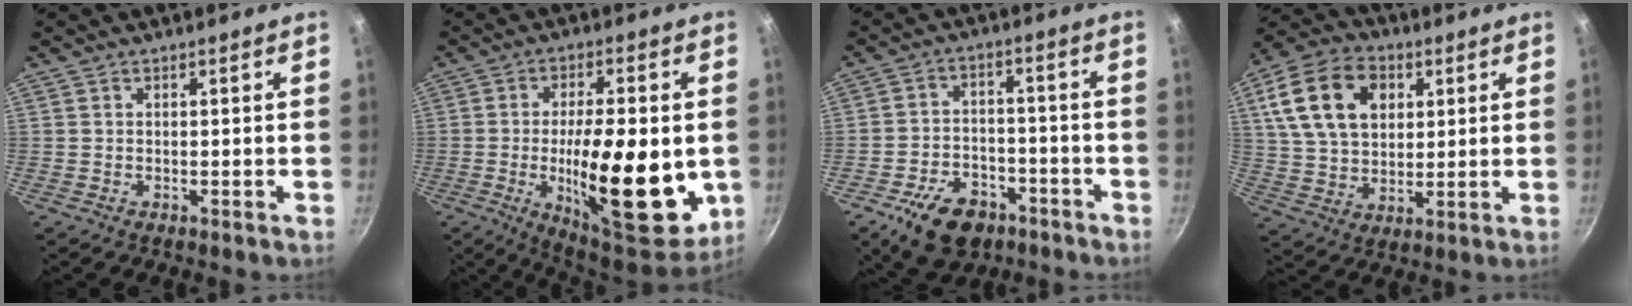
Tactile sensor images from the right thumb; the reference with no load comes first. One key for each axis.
{"total": 23.1, "fx": -3.2, "fy": 8.5, "fz": 21.2, "tx": -0.298, "ty": -0.008, "tz": -0.042}
{"total": 12.5, "fx": -7.3, "fy": 7.7, "fz": 6.6, "tx": -0.090, "ty": 0.046, "tz": -0.113}
{"total": 17.3, "fx": 5.6, "fy": 12.0, "fz": 11.2, "tx": -0.186, "ty": 0.002, "tz": 0.096}